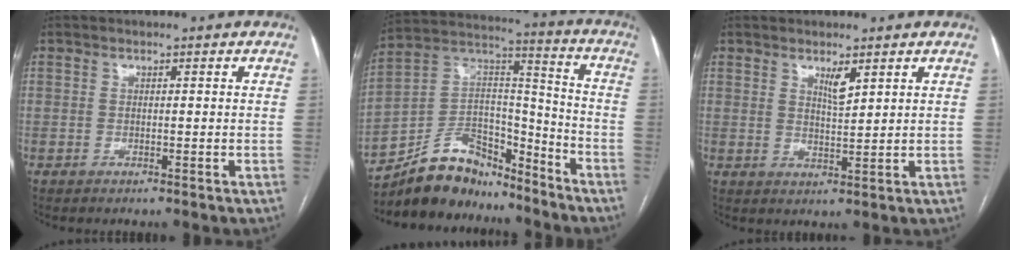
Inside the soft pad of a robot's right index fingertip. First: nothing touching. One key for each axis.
{"total": 15.3, "fx": -13.0, "fy": 6.6, "fz": 4.5, "tx": -0.075, "ty": 0.057, "tz": -0.226}
{"total": 2.8, "fx": 1.8, "fy": 0.4, "fz": 2.1, "tx": -0.040, "ty": -0.007, "tz": 0.036}